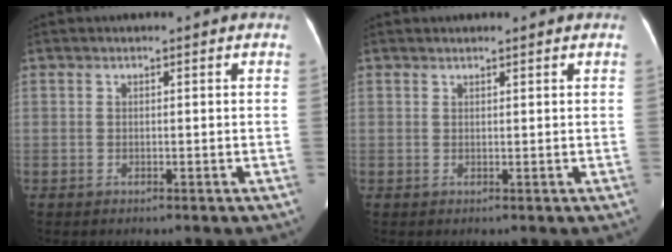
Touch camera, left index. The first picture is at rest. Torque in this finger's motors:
{"motor_torque": [-0.05, 0.01, 0.00, 0.02]}